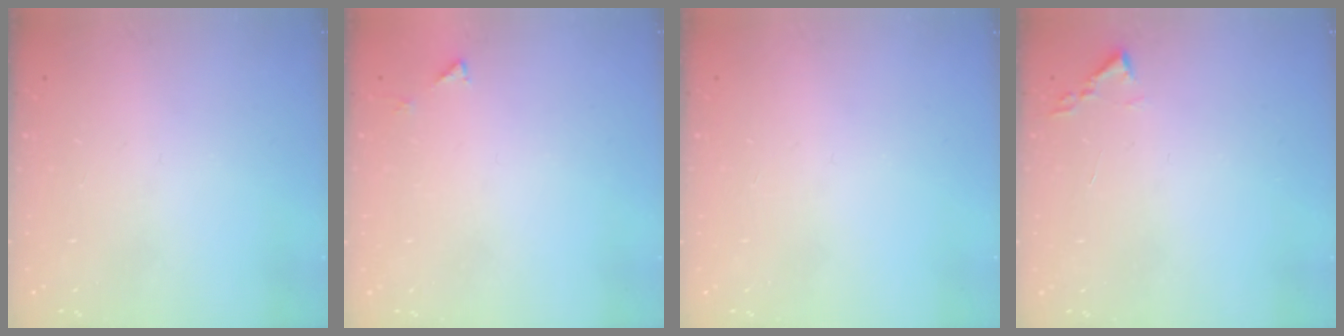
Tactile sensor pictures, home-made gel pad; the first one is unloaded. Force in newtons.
{"total": 3.5, "press": 3.5, "slide": 0.3}
{"total": 0.0}
{"total": 1.9, "press": 1.8, "slide": 0.3}